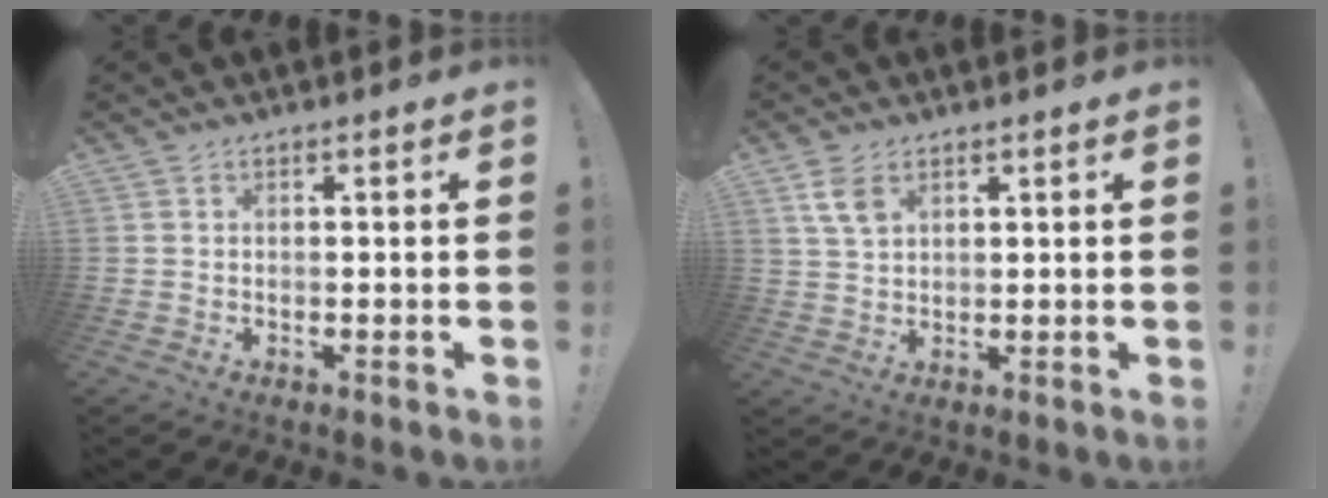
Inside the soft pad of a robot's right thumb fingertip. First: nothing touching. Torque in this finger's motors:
{"motor_torque": [-0.13, -0.10, -0.06, 0.22, 0.00]}